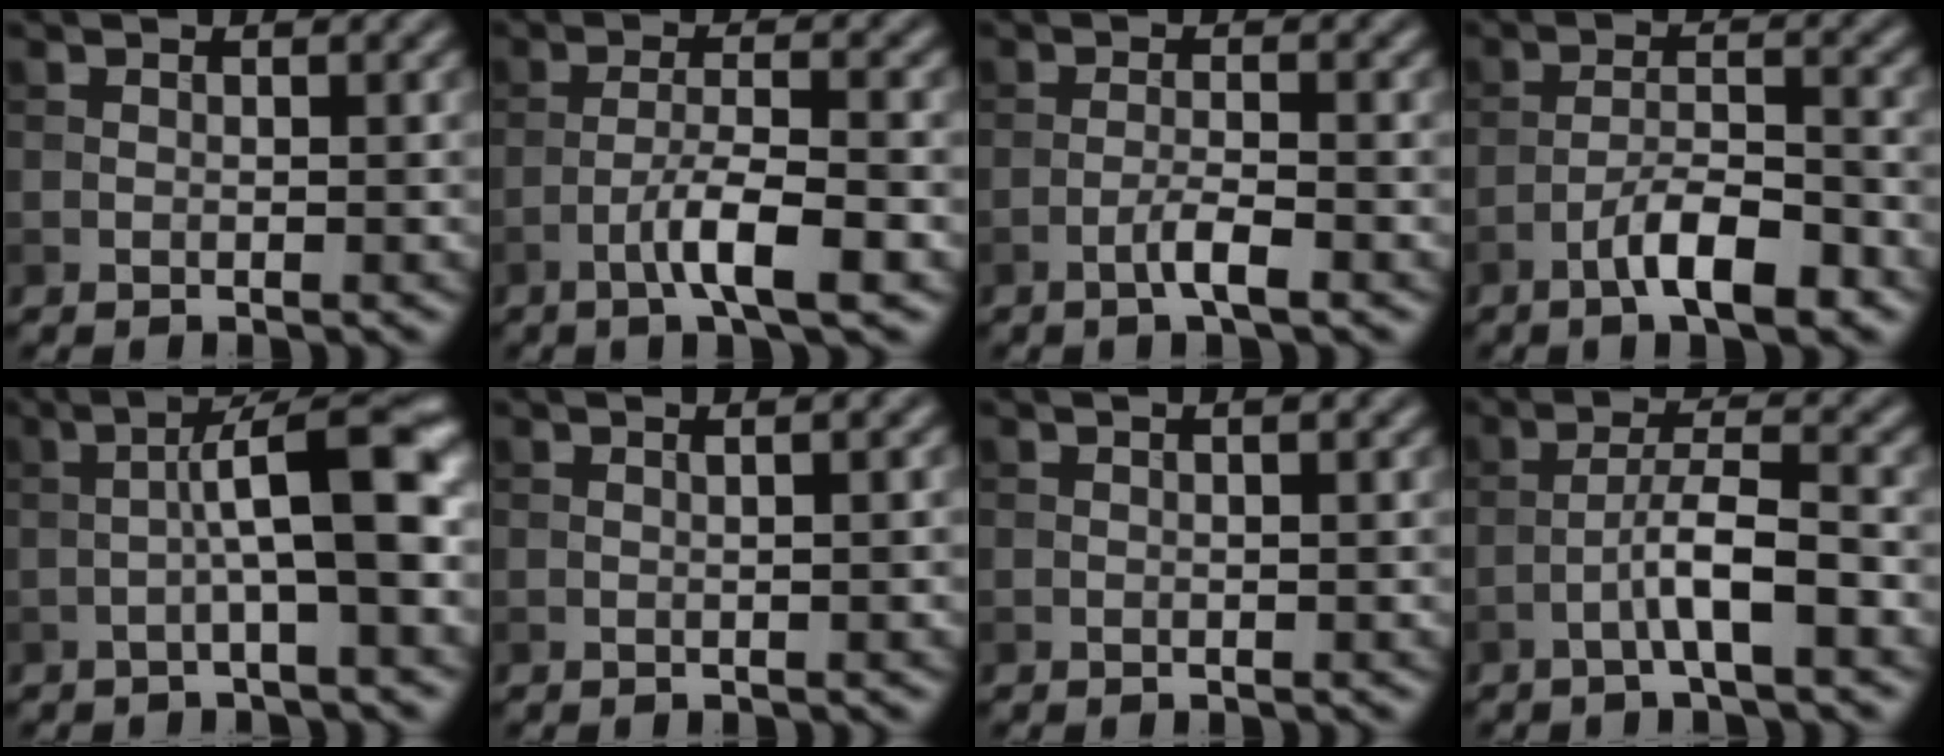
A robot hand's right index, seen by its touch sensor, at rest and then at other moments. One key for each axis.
{"total": 4.9, "fx": -2.3, "fy": 0.8, "fz": 4.3, "tx": -0.076, "ty": 0.008, "tz": -0.045}
{"total": 2.3, "fx": -1.2, "fy": 0.3, "fz": 2.0, "tx": -0.036, "ty": 0.007, "tz": -0.028}
{"total": 5.4, "fx": -3.2, "fy": 1.3, "fz": 4.1, "tx": -0.071, "ty": 0.009, "tz": -0.058}
{"total": 6.7, "fx": -0.5, "fy": 1.0, "fz": 6.6, "tx": -0.100, "ty": 0.021, "tz": -0.013}
{"total": 1.8, "fx": 0.4, "fy": 0.6, "fz": 1.6, "tx": -0.018, "ty": 0.003, "tz": -0.003}
{"total": 0.6, "fx": 0.1, "fy": 0.0, "fz": 0.5, "tx": -0.010, "ty": 0.003, "tz": 0.003}
{"total": 4.1, "fx": -1.9, "fy": 0.5, "fz": 3.6, "tx": -0.066, "ty": 0.016, "tz": -0.041}